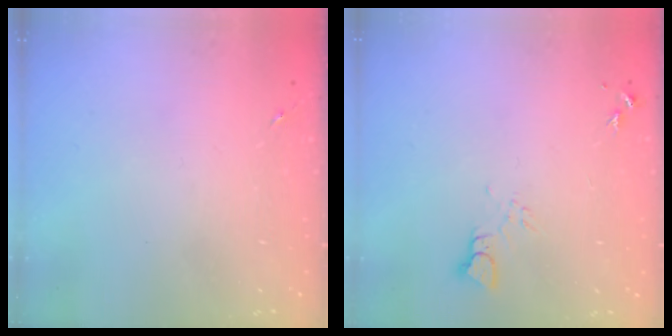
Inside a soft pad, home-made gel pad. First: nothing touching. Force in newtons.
{"total": 4.4, "press": 4.4, "slide": 0.4}